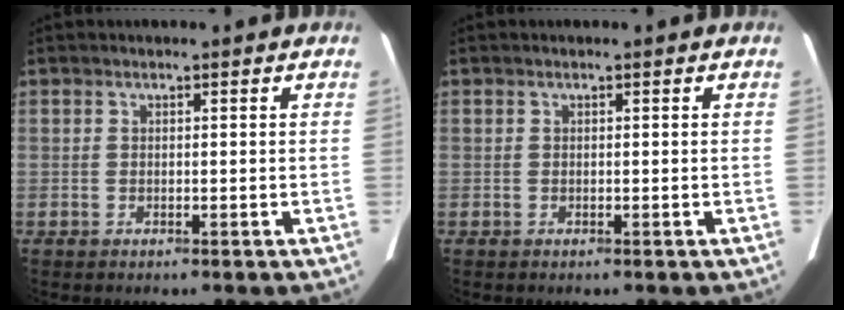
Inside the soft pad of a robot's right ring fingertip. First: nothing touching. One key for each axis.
{"total": 0.0}